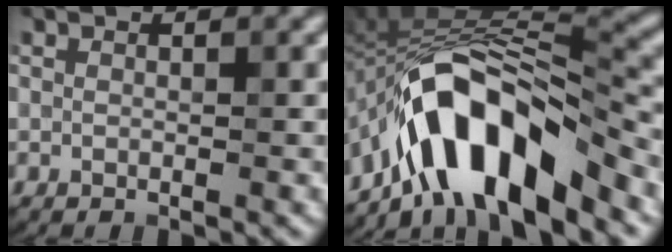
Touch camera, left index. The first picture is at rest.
{"total": 10.4, "force": [-6.3, 3.7, 7.5], "torque": [-0.106, 0.016, -0.115]}